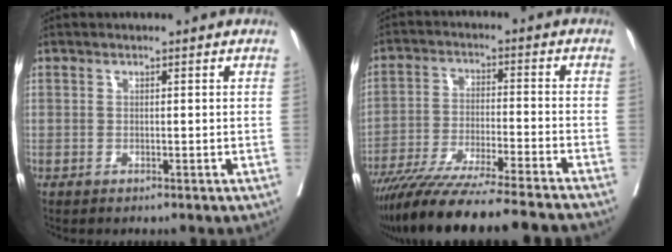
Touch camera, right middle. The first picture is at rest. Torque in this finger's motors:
{"motor_torque": [1.05, -1.09, 0.34, 0.12]}